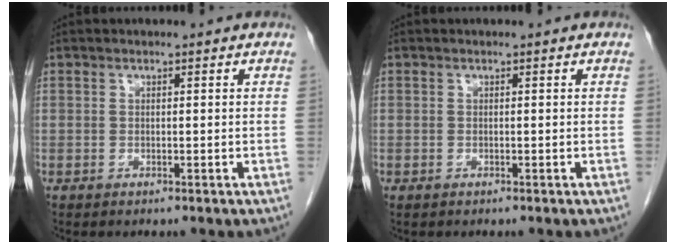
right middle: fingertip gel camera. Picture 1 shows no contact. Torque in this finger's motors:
{"motor_torque": [1.12, -1.02, 0.71, 0.15]}